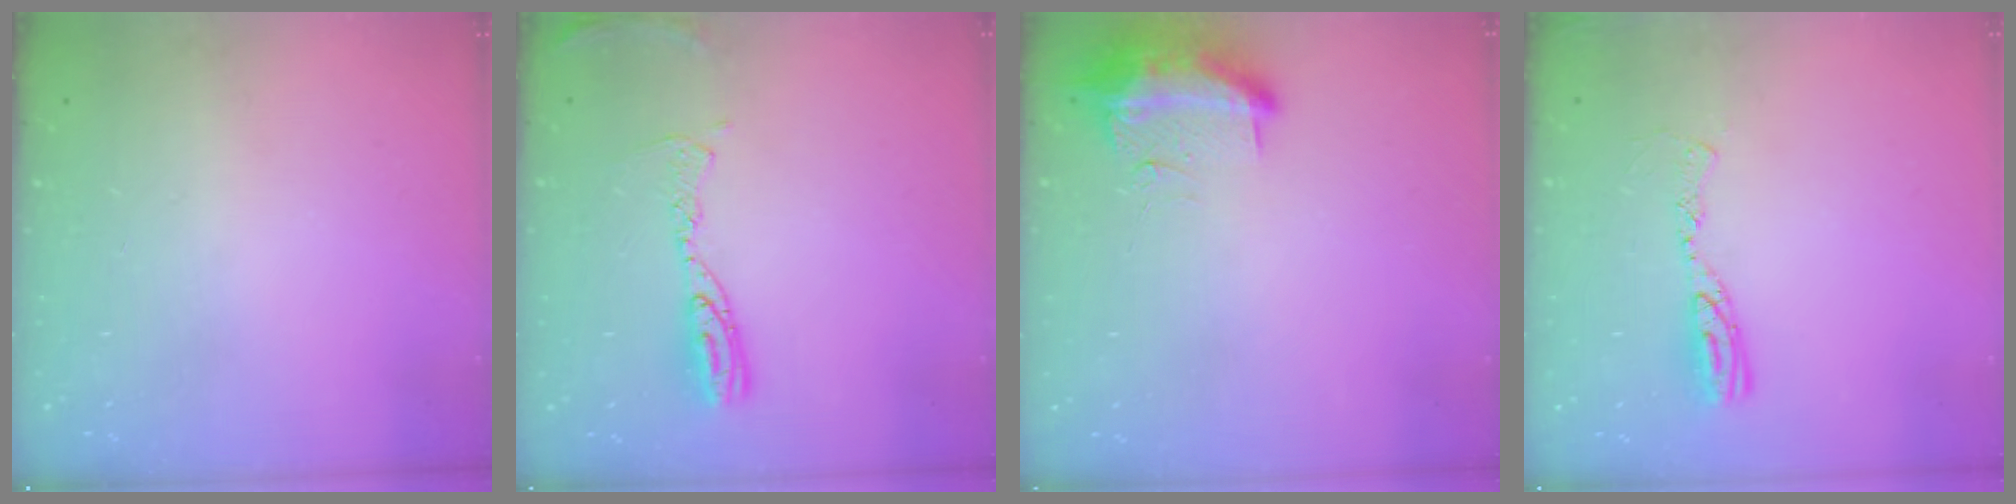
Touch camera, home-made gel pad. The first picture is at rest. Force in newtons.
{"total": 9.5, "press": 9.4, "slide": 0.9}
{"total": 19.1, "press": 13.0, "slide": 14.0}
{"total": 9.5, "press": 9.5, "slide": 0.9}